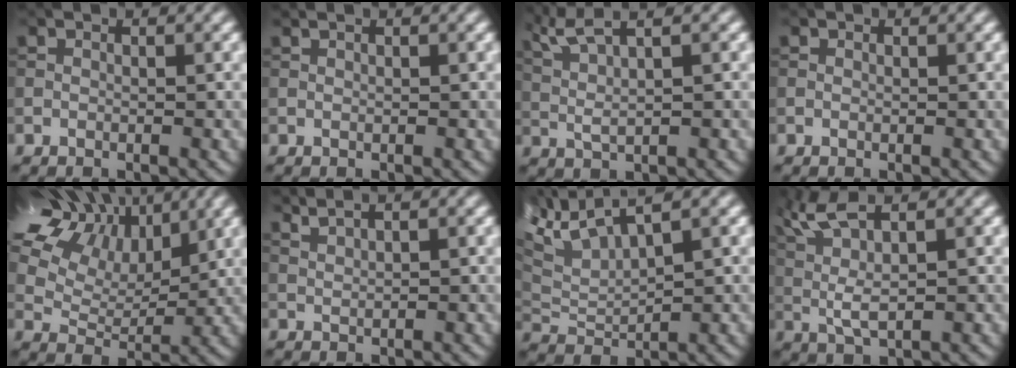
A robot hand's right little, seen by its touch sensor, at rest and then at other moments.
{"total": 1.2, "force": [0.8, 0.5, 0.8], "torque": [-0.008, 0.016, 0.001]}
{"total": 3.9, "force": [2.5, 0.3, 3.0], "torque": [-0.080, 0.014, 0.062]}
{"total": 1.4, "force": [-0.9, -0.7, -0.9], "torque": [0.007, 0.001, 0.001]}
{"total": 11.9, "force": [7.4, 6.8, 6.4], "torque": [-0.157, 0.046, 0.123]}
{"total": 2.3, "force": [1.9, 0.3, 1.3], "torque": [-0.021, 0.018, 0.034]}
{"total": 4.9, "force": [3.0, 1.3, 3.6], "torque": [-0.096, 0.026, 0.072]}
{"total": 4.6, "force": [2.1, 0.6, 4.0], "torque": [-0.103, 0.016, 0.067]}